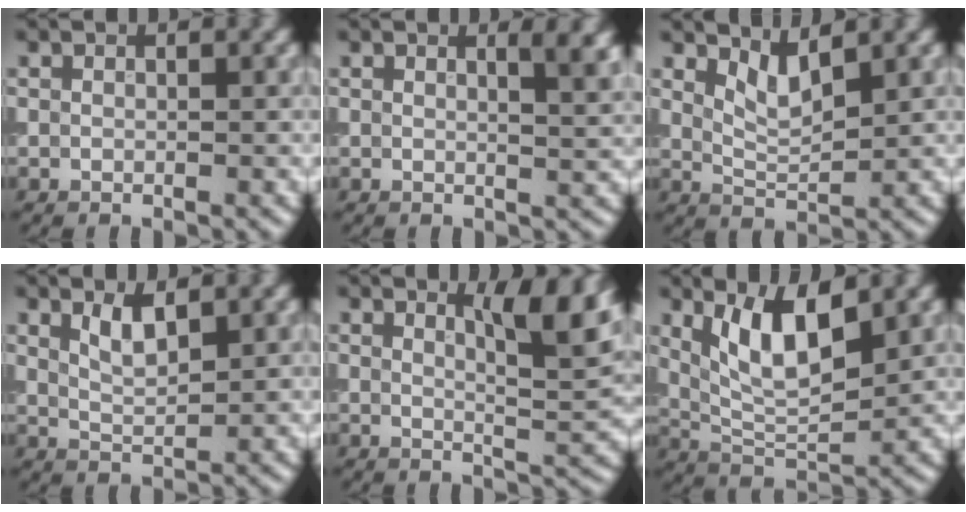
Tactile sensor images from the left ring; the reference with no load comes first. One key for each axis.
{"total": 2.8, "fx": 1.4, "fy": 0.9, "fz": 2.3, "tx": -0.015, "ty": 0.000, "tz": 0.018}
{"total": 2.5, "fx": 1.7, "fy": 0.7, "fz": 1.7, "tx": -0.037, "ty": -0.010, "tz": 0.038}
{"total": 2.4, "fx": 1.4, "fy": 0.8, "fz": 1.8, "tx": -0.036, "ty": -0.003, "tz": 0.028}
{"total": 5.7, "fx": 2.8, "fy": 1.5, "fz": 4.7, "tx": -0.058, "ty": -0.004, "tz": 0.041}
{"total": 6.1, "fx": 2.5, "fy": 2.2, "fz": 5.2, "tx": -0.098, "ty": -0.004, "tz": 0.050}